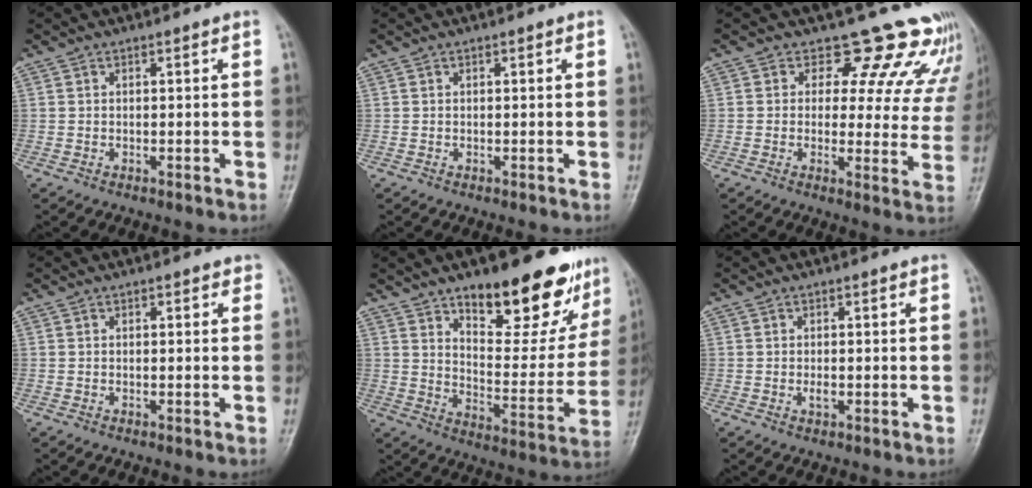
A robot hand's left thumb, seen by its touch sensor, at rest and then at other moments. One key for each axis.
{"total": 0.0}
{"total": 15.0, "fx": 13.5, "fy": 5.9, "fz": 3.0, "tx": 0.022, "ty": -0.098, "tz": 0.127}
{"total": 0.9, "fx": 0.6, "fy": 0.6, "fz": 0.4, "tx": 0.004, "ty": -0.002, "tz": 0.003}
{"total": 21.1, "fx": 14.1, "fy": 8.2, "fz": 13.3, "tx": -0.127, "ty": -0.082, "tz": 0.206}
{"total": 1.3, "fx": 0.1, "fy": 0.7, "fz": 1.1, "tx": -0.018, "ty": -0.003, "tz": 0.002}